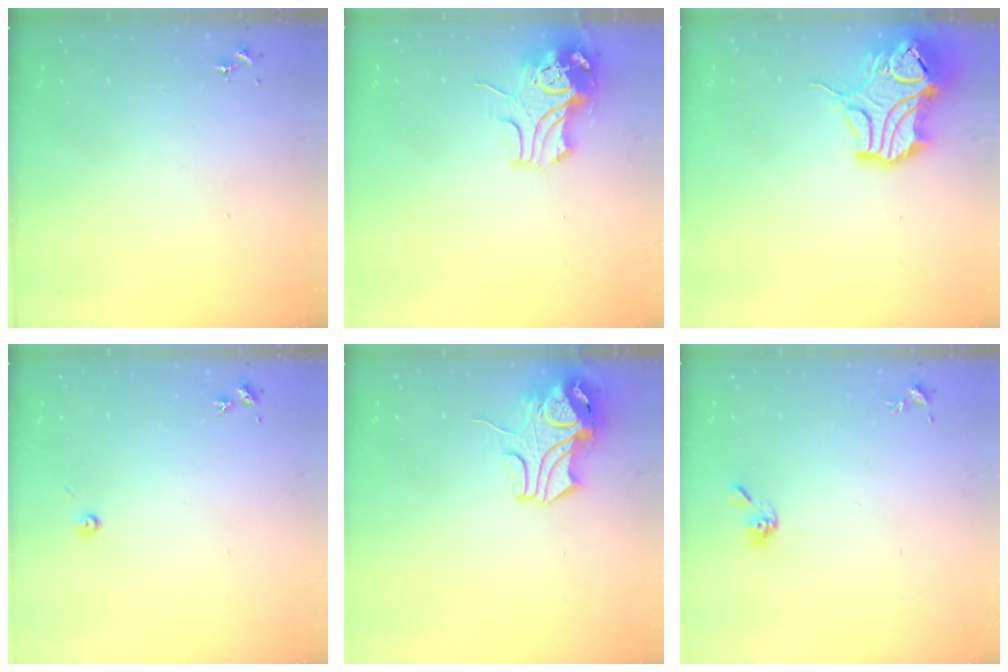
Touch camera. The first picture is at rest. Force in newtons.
{"total": 9.8, "press": 9.7, "slide": 1.4}
{"total": 15.7, "press": 15.6, "slide": 2.3}
{"total": 2.7, "press": 2.7, "slide": 0.2}
{"total": 10.5, "press": 10.3, "slide": 1.7}
{"total": 5.2, "press": 5.1, "slide": 0.6}